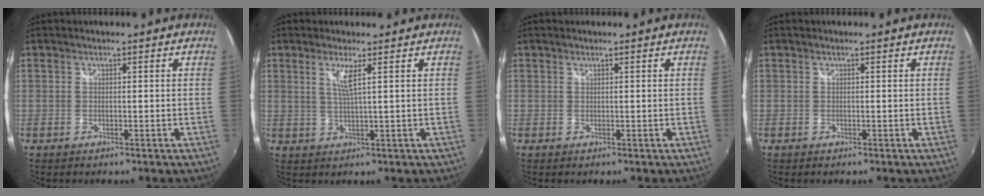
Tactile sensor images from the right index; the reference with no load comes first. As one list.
[{"total": 3.2, "force": [1.7, -0.5, 2.6], "torque": [-0.051, -0.003, 0.033]}, {"total": 0.0}, {"total": 0.0}]